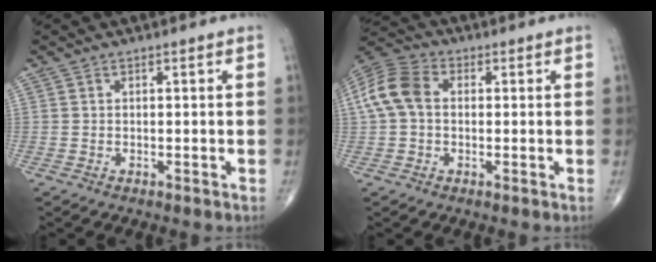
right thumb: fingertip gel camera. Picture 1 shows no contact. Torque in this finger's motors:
{"motor_torque": [-0.28, 0.41, 0.17, -0.13, 0.06]}